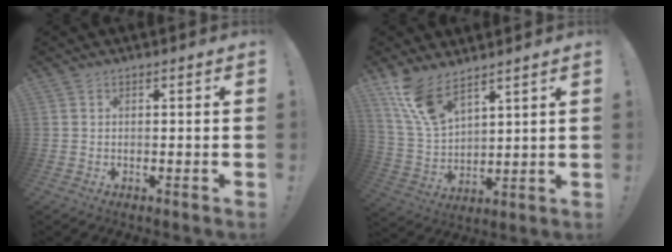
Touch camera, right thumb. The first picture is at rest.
{"total": 11.5, "force": [8.9, 4.2, 6.1], "torque": [-0.127, -0.048, 0.172]}